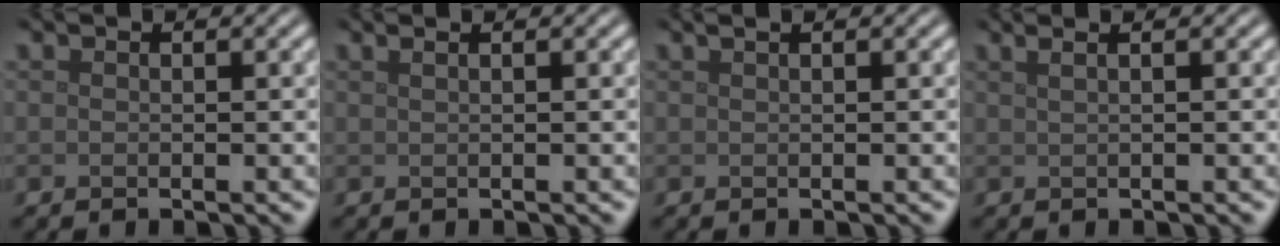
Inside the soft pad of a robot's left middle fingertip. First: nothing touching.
{"total": 2.1, "force": [1.2, 1.1, 1.4], "torque": [-0.003, 0.005, -0.008]}
{"total": 1.5, "force": [0.9, 0.6, 1.0], "torque": [-0.005, -0.001, 0.000]}
{"total": 4.1, "force": [2.2, 2.2, 2.8], "torque": [-0.020, 0.033, -0.002]}